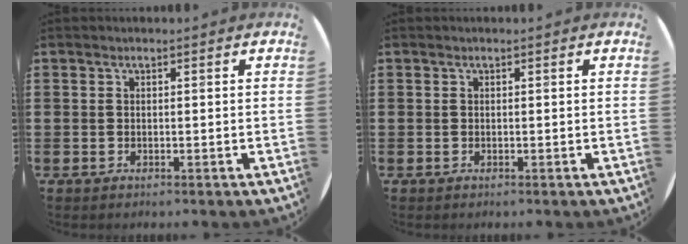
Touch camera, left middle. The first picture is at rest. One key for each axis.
{"total": 0.0}